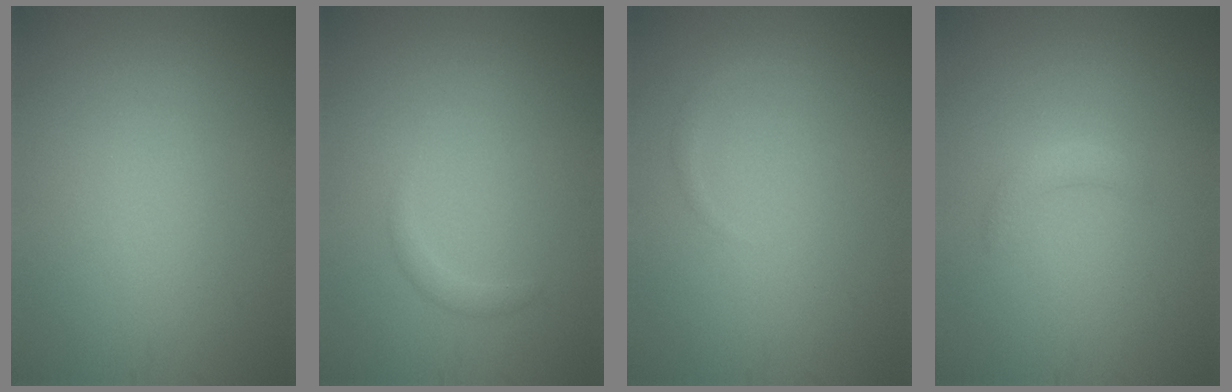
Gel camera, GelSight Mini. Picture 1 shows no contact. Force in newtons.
{"total": 0.9, "press": 0.9, "slide": 0.1}
{"total": 0.7, "press": 0.7, "slide": 0.0}
{"total": 1.3, "press": 1.3, "slide": 0.0}